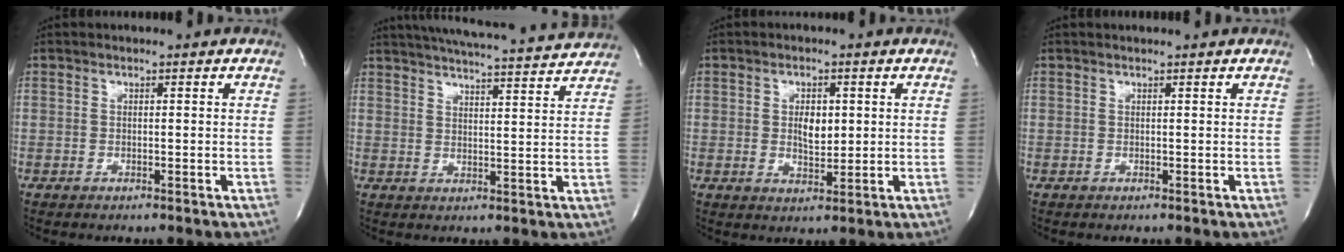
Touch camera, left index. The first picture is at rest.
{"total": 18.8, "force": [17.6, 0.7, 6.5], "torque": [-0.109, 0.001, 0.230]}
{"total": 3.8, "force": [0.7, 2.0, 3.2], "torque": [-0.054, -0.004, 0.015]}
{"total": 2.1, "force": [2.0, -0.1, 0.6], "torque": [-0.009, 0.013, 0.025]}